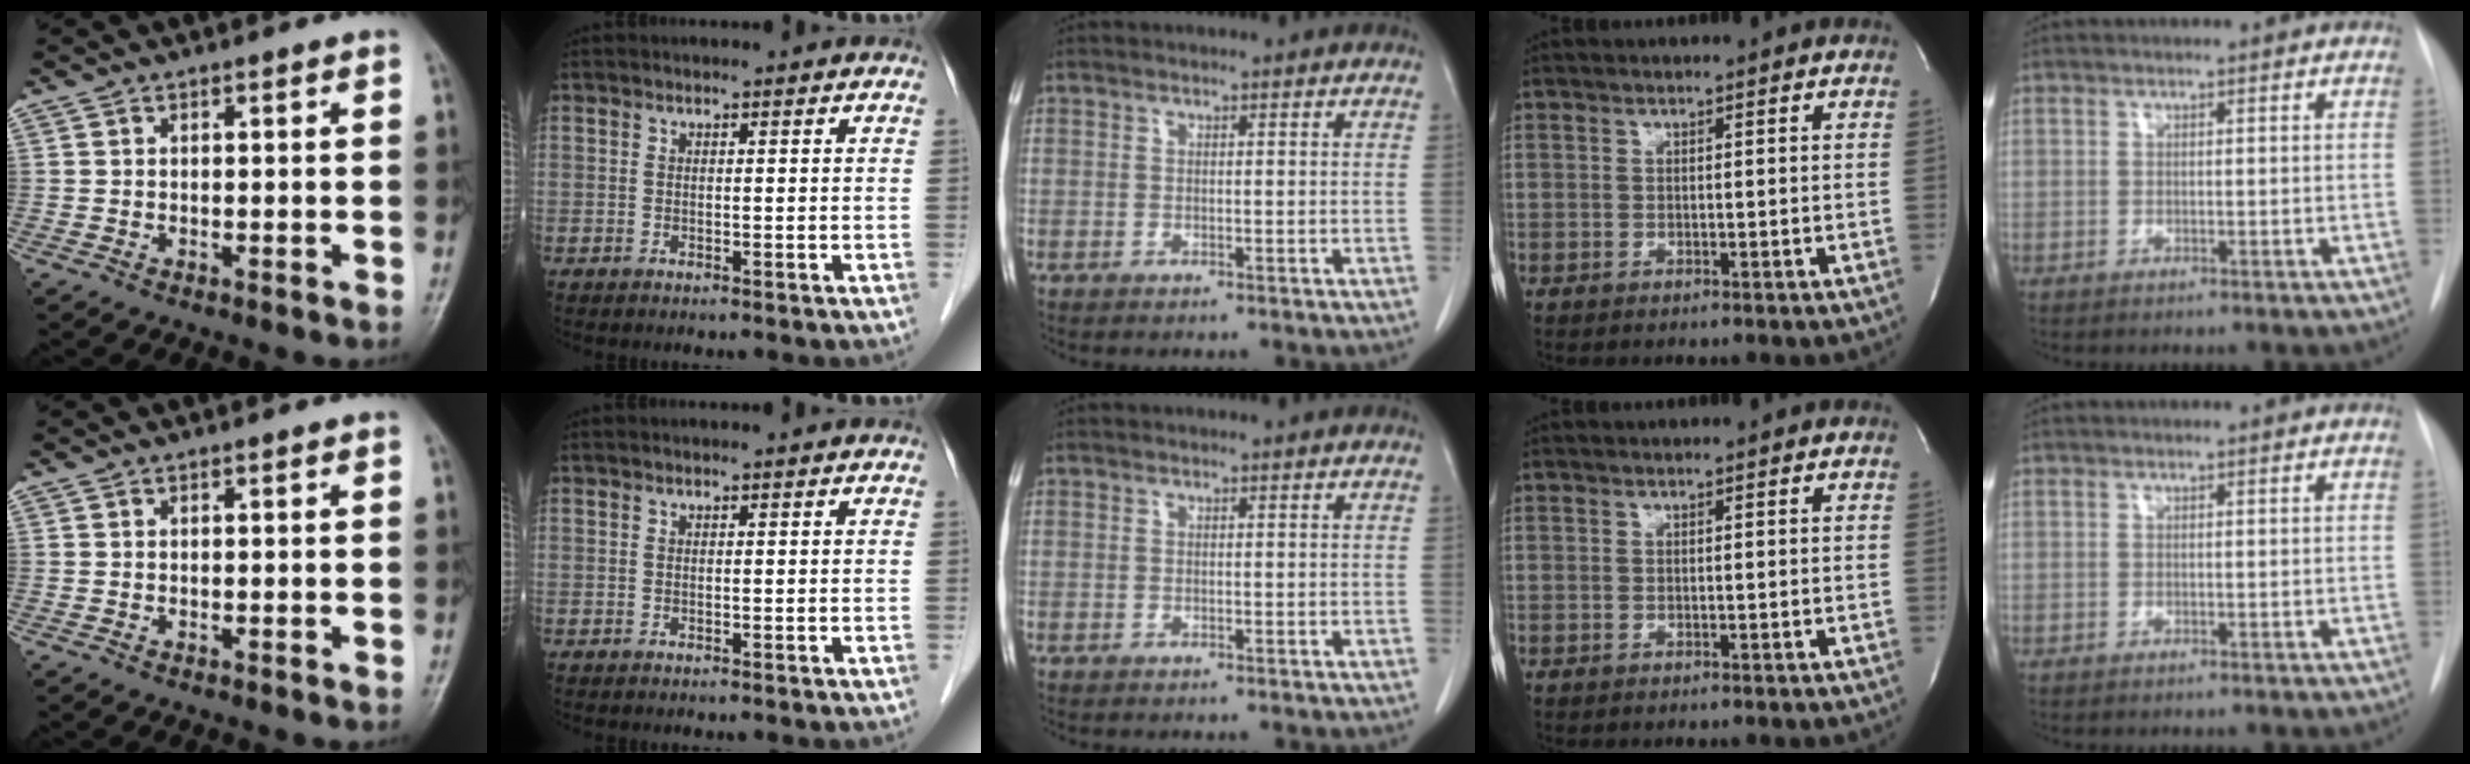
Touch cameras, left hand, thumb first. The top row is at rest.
{}